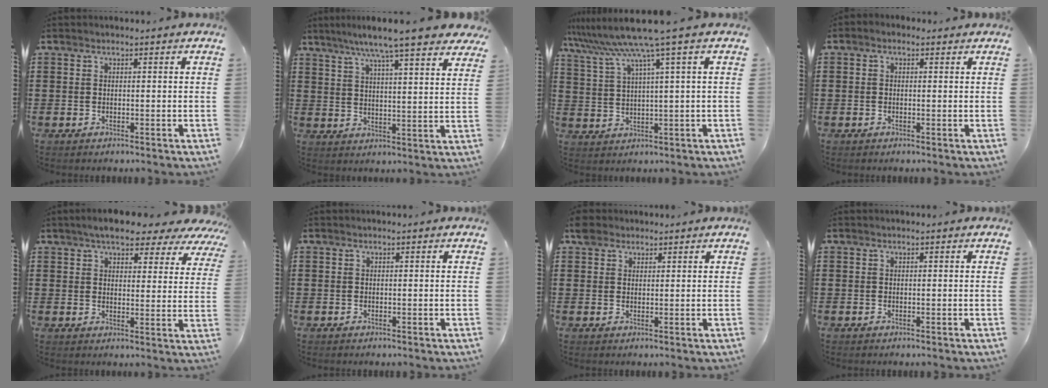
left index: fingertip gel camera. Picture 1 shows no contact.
{"total": 8.2, "force": [6.9, -0.2, 4.4], "torque": [-0.108, -0.026, 0.118]}
{"total": 7.5, "force": [4.8, -0.8, 5.7], "torque": [-0.137, -0.030, 0.078]}
{"total": 0.9, "force": [-0.3, 0.8, 0.4], "torque": [-0.009, 0.003, -0.008]}
{"total": 6.0, "force": [5.2, 1.9, 2.4], "torque": [-0.054, -0.017, 0.087]}
{"total": 0.0}
{"total": 2.8, "force": [2.1, 1.7, 0.7], "torque": [-0.015, 0.008, 0.038]}
{"total": 0.0}